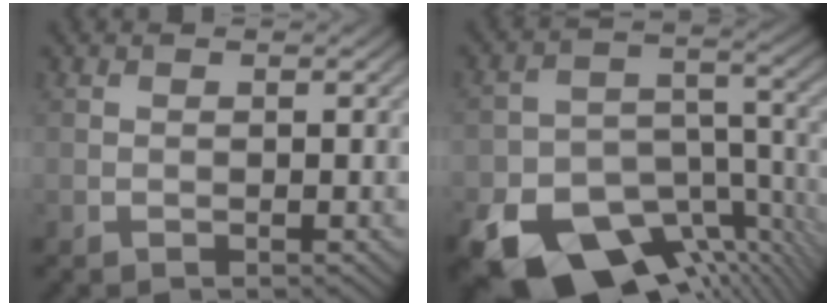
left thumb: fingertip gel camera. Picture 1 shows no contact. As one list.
[{"total": 16.1, "force": [-9.9, 8.9, 9.0], "torque": [-0.185, -0.044, -0.154]}]